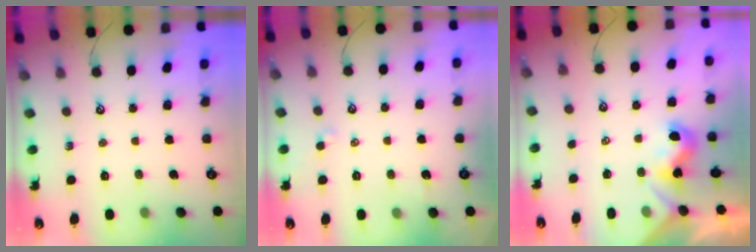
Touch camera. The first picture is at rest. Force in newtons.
{"total": 1.6, "press": 1.5, "slide": 0.3}
{"total": 1.3, "press": 1.2, "slide": 0.3}